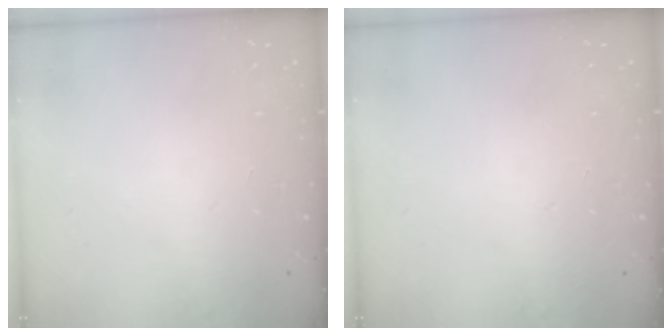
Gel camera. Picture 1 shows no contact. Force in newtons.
{"total": 0.0}